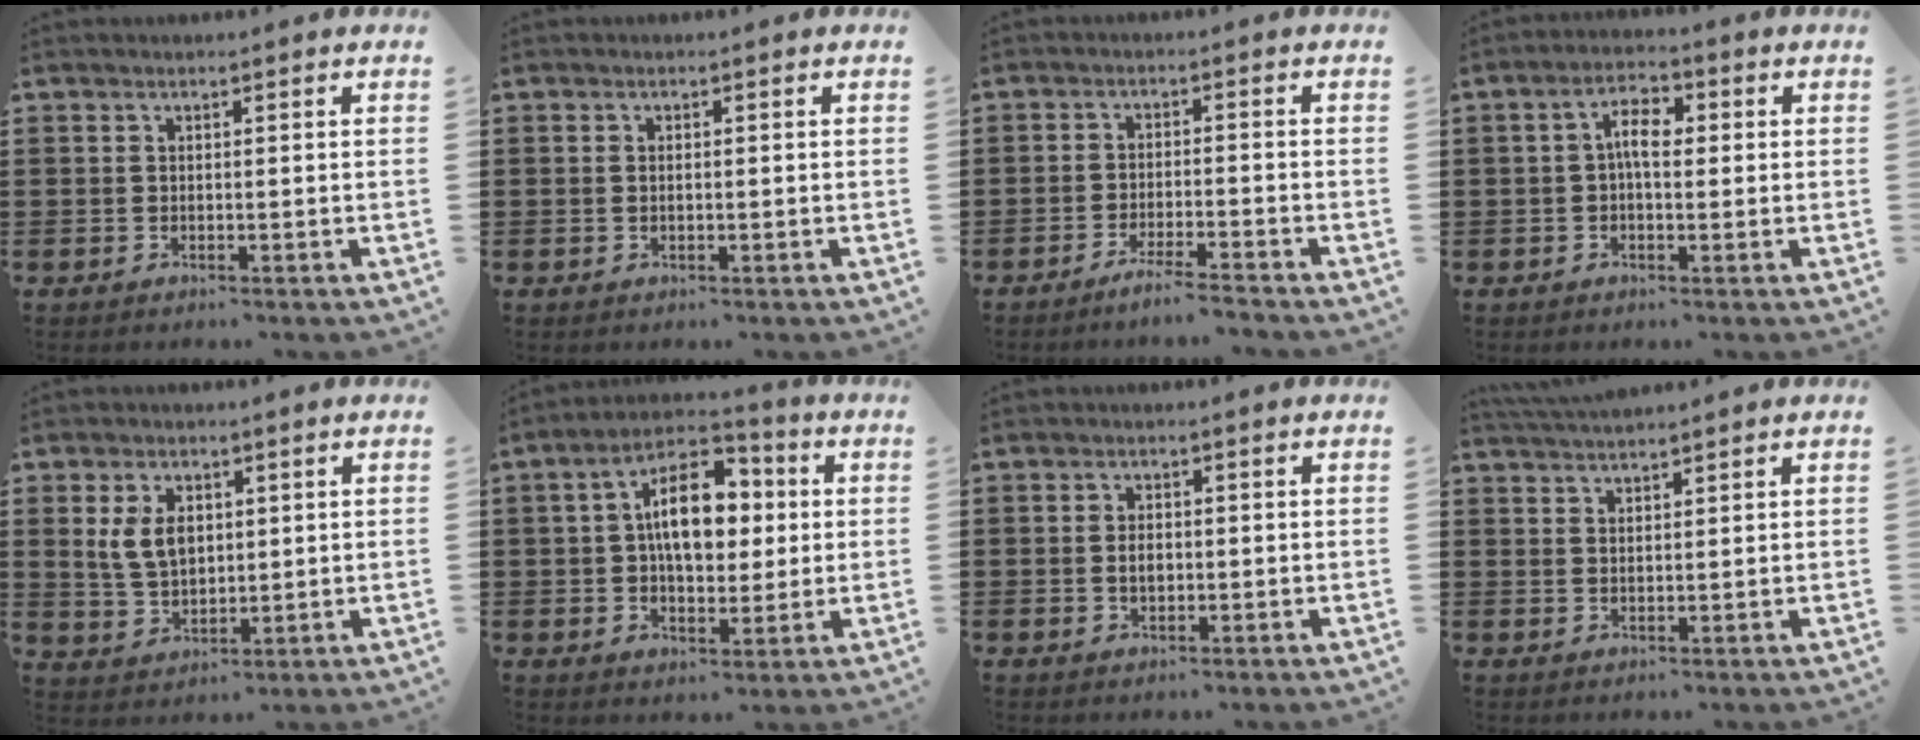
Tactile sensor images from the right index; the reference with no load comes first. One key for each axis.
{"total": 0.8, "fx": 0.0, "fy": 0.4, "fz": 0.7, "tx": -0.017, "ty": 0.001, "tz": -0.001}
{"total": 3.5, "fx": -3.2, "fy": -0.5, "fz": 1.3, "tx": -0.020, "ty": -0.003, "tz": -0.061}
{"total": 4.4, "fx": 0.0, "fy": 1.9, "fz": 3.9, "tx": -0.074, "ty": 0.011, "tz": -0.003}
{"total": 6.1, "fx": 1.5, "fy": 4.0, "fz": 4.3, "tx": -0.111, "ty": 0.007, "tz": 0.022}
{"total": 11.9, "fx": 1.8, "fy": 6.8, "fz": 9.6, "tx": -0.150, "ty": 0.011, "tz": 0.025}
{"total": 2.2, "fx": -0.2, "fy": 1.2, "fz": 1.8, "tx": -0.035, "ty": 0.006, "tz": -0.005}
{"total": 2.2, "fx": 2.2, "fy": 0.1, "fz": 0.2, "tx": -0.009, "ty": 0.002, "tz": 0.042}